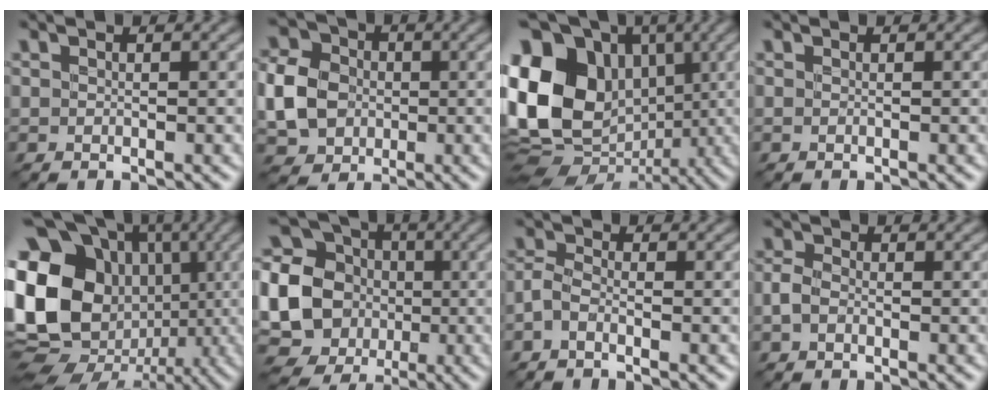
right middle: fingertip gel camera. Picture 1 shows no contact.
{"total": 6.0, "force": [-1.1, 5.1, 3.1], "torque": [-0.070, 0.005, -0.030]}
{"total": 16.1, "force": [0.3, 12.4, 10.2], "torque": [-0.218, 0.024, -0.011]}
{"total": 0.0}
{"total": 22.2, "force": [0.2, 18.9, 11.6], "torque": [-0.238, 0.010, -0.036]}
{"total": 22.6, "force": [-2.0, 21.4, 7.0], "torque": [-0.183, 0.008, -0.098]}
{"total": 1.5, "force": [-1.4, 0.2, 0.5], "torque": [-0.006, 0.004, -0.038]}
{"total": 1.2, "force": [-0.9, 0.6, 0.5], "torque": [-0.007, 0.001, -0.028]}